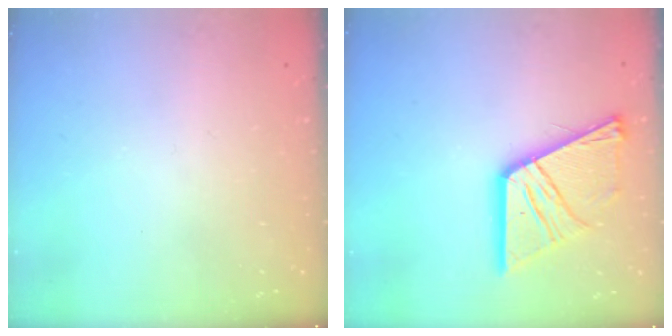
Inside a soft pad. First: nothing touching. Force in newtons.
{"total": 18.5, "press": 18.3, "slide": 2.1}